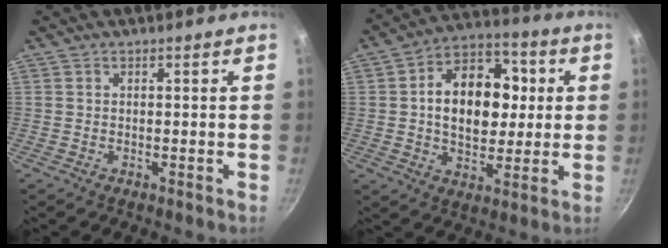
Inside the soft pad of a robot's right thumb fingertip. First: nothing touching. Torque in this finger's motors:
{"motor_torque": [-0.09, 0.59, 0.23, 0.25, 0.13]}